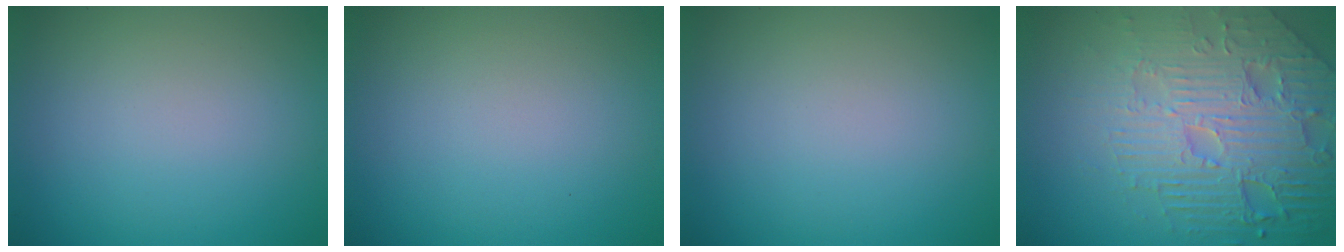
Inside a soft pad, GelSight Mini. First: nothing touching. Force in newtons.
{"total": 0.0}
{"total": 0.0}
{"total": 8.6, "press": 6.2, "slide": 6.0}